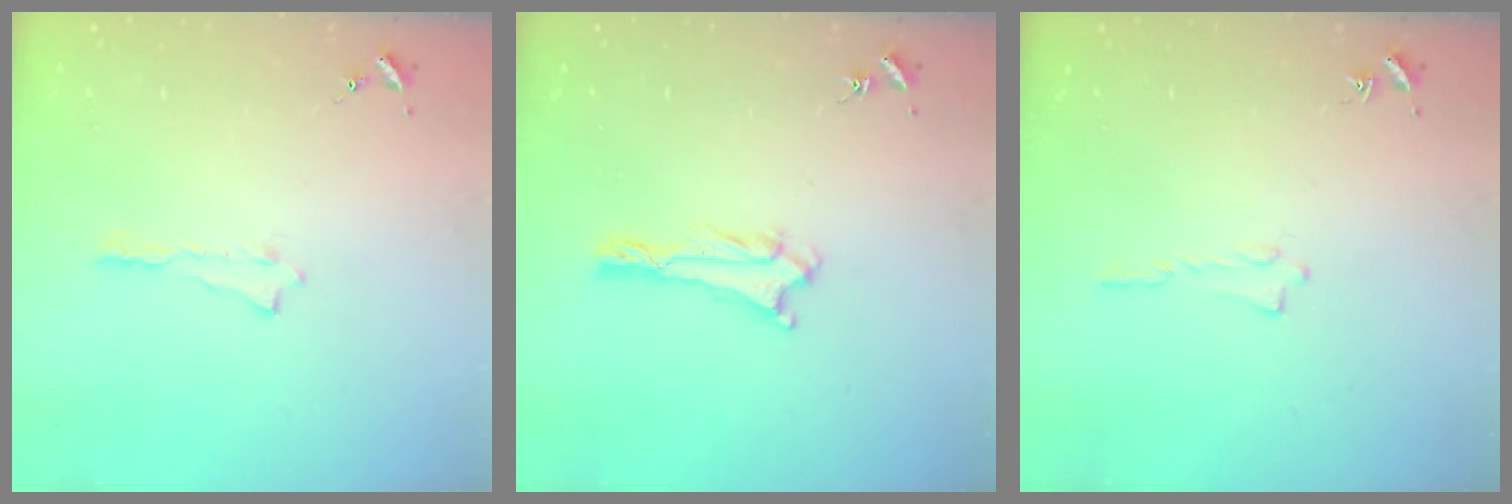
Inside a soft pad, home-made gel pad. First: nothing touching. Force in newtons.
{"total": 0.7, "press": 0.7, "slide": 0.1}
{"total": 0.0}